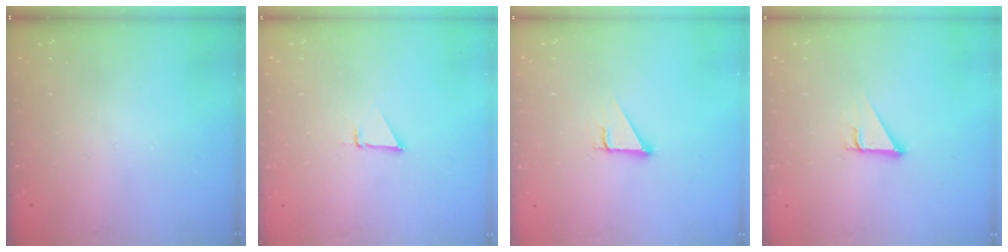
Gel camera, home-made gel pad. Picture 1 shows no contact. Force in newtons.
{"total": 1.5, "press": 1.5, "slide": 0.0}
{"total": 2.7, "press": 2.7, "slide": 0.3}
{"total": 2.5, "press": 2.5, "slide": 0.2}